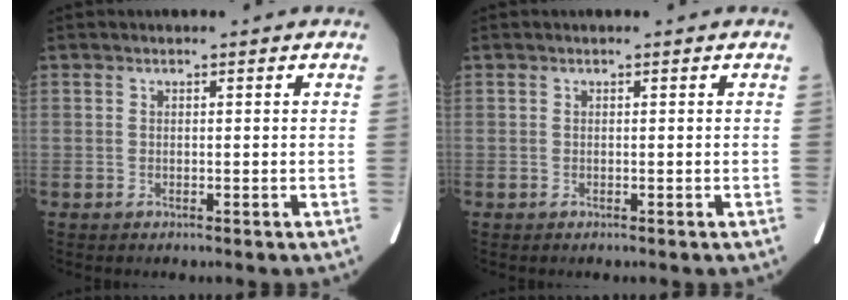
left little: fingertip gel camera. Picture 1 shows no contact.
{"total": 0.0}